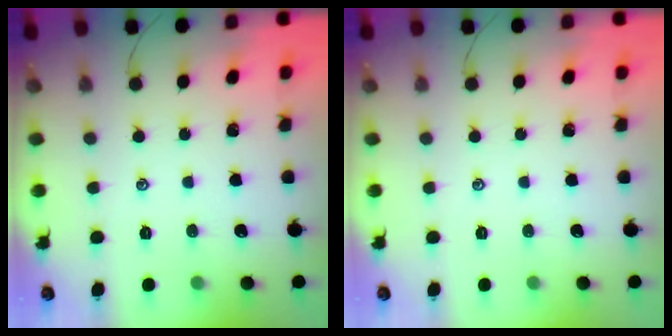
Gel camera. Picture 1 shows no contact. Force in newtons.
{"total": 0.0}